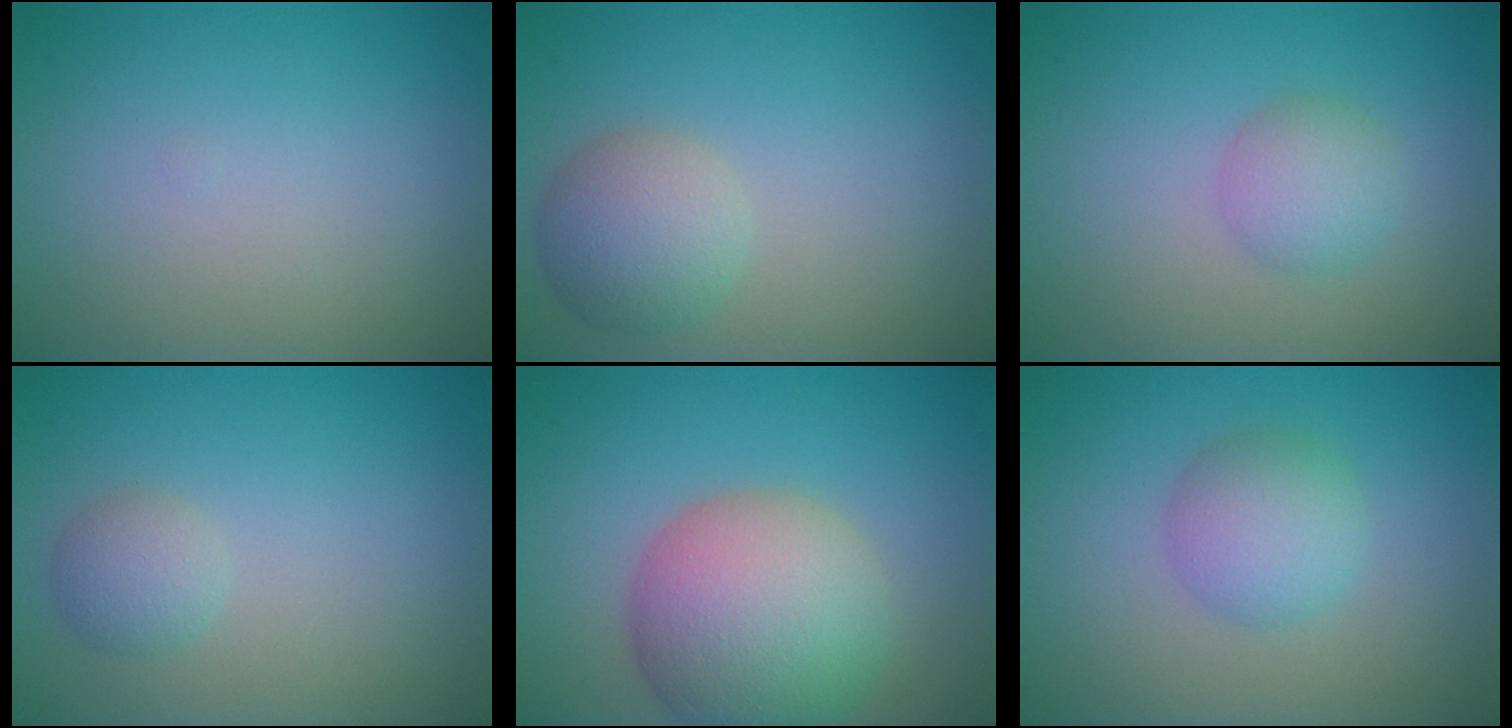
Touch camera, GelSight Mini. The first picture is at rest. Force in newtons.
{"total": 3.7, "press": 3.7, "slide": 0.1}
{"total": 2.5, "press": 2.4, "slide": 0.2}
{"total": 1.8, "press": 1.8, "slide": 0.0}
{"total": 9.1, "press": 9.1, "slide": 0.7}
{"total": 3.3, "press": 3.3, "slide": 0.1}